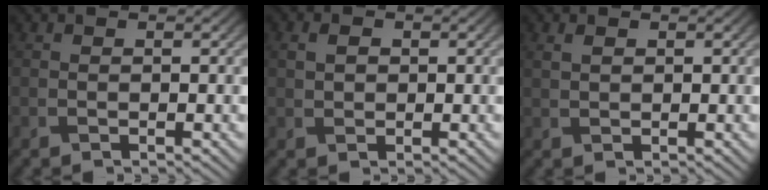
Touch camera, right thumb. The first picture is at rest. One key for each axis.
{"total": 2.0, "fx": 0.4, "fy": 1.5, "fz": 1.3, "tx": -0.034, "ty": 0.002, "tz": 0.007}
{"total": 1.3, "fx": 0.6, "fy": 0.7, "fz": 1.0, "tx": -0.027, "ty": 0.001, "tz": 0.016}